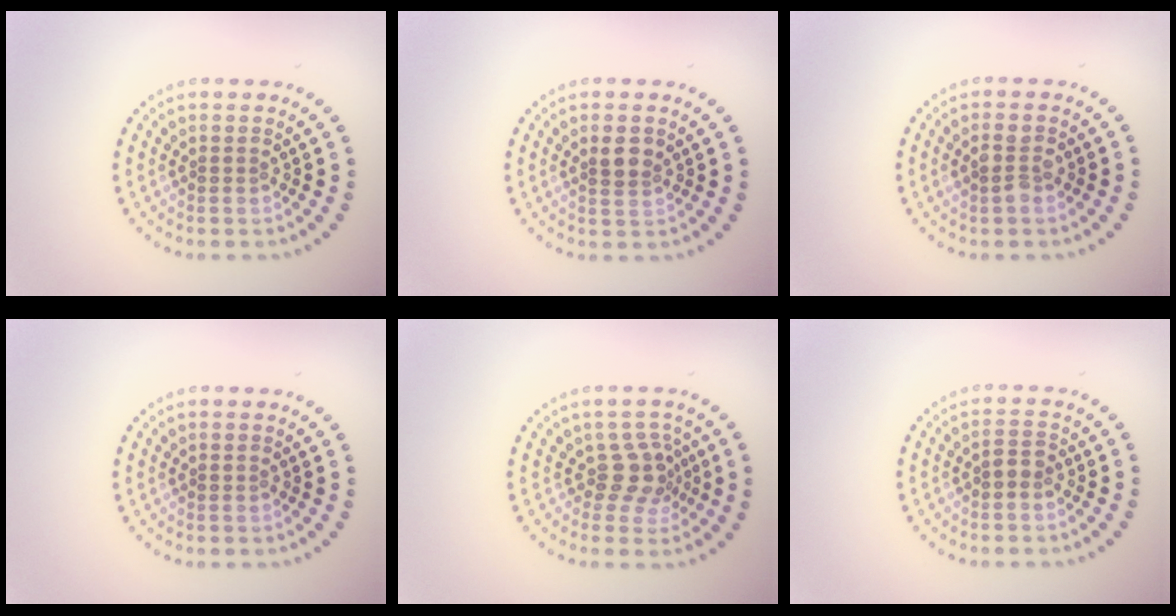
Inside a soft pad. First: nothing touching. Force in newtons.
{"total": 2.0, "press": 1.8, "slide": 0.9}
{"total": 1.8, "press": 1.7, "slide": 0.2}
{"total": 0.0}
{"total": 2.8, "press": 2.1, "slide": 1.8}
{"total": 1.1, "press": 1.1, "slide": 0.3}